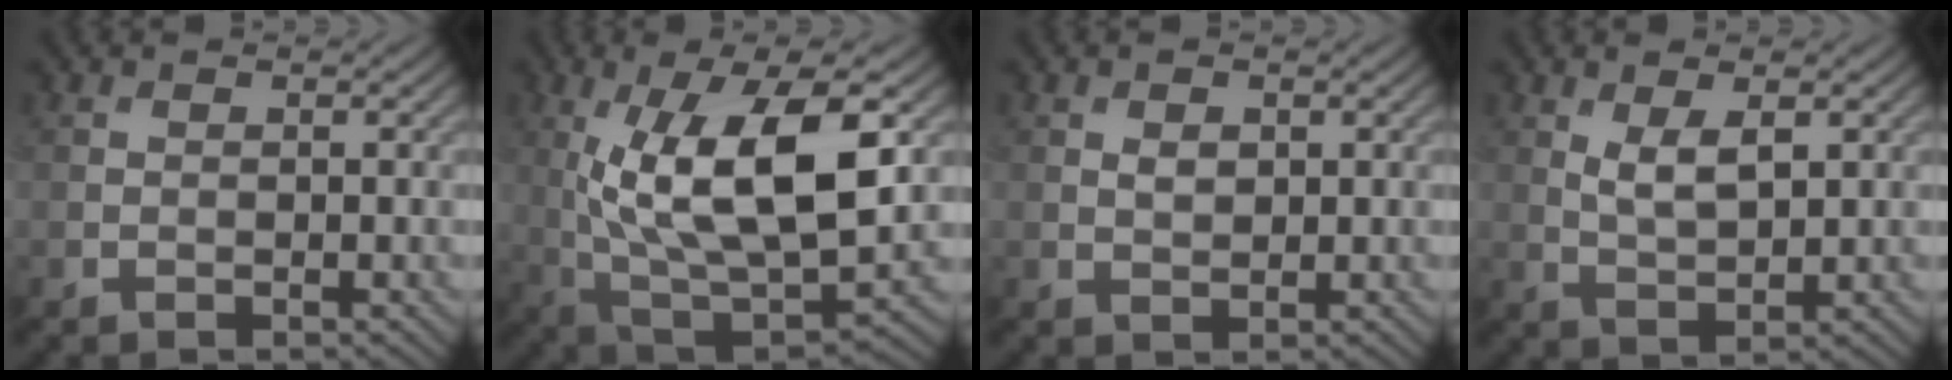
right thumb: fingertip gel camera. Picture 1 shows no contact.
{"total": 14.7, "force": [2.4, 5.8, 13.3], "torque": [-0.244, -0.003, 0.044]}
{"total": 1.4, "force": [0.5, 0.9, 1.0], "torque": [-0.018, -0.002, 0.011]}
{"total": 3.7, "force": [1.4, 1.4, 3.1], "torque": [-0.070, -0.004, 0.031]}